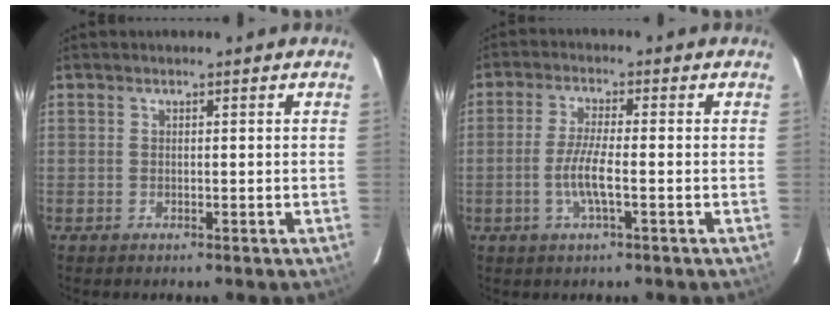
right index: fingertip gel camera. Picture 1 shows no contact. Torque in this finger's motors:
{"motor_torque": [0.55, -0.46, 0.42, 0.12]}